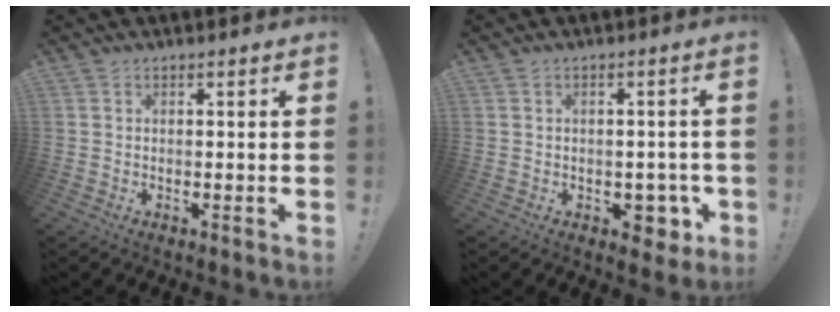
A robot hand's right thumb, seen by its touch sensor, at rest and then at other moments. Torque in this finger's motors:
{"motor_torque": [0.00, -0.15, -0.04, 0.08, -0.04]}